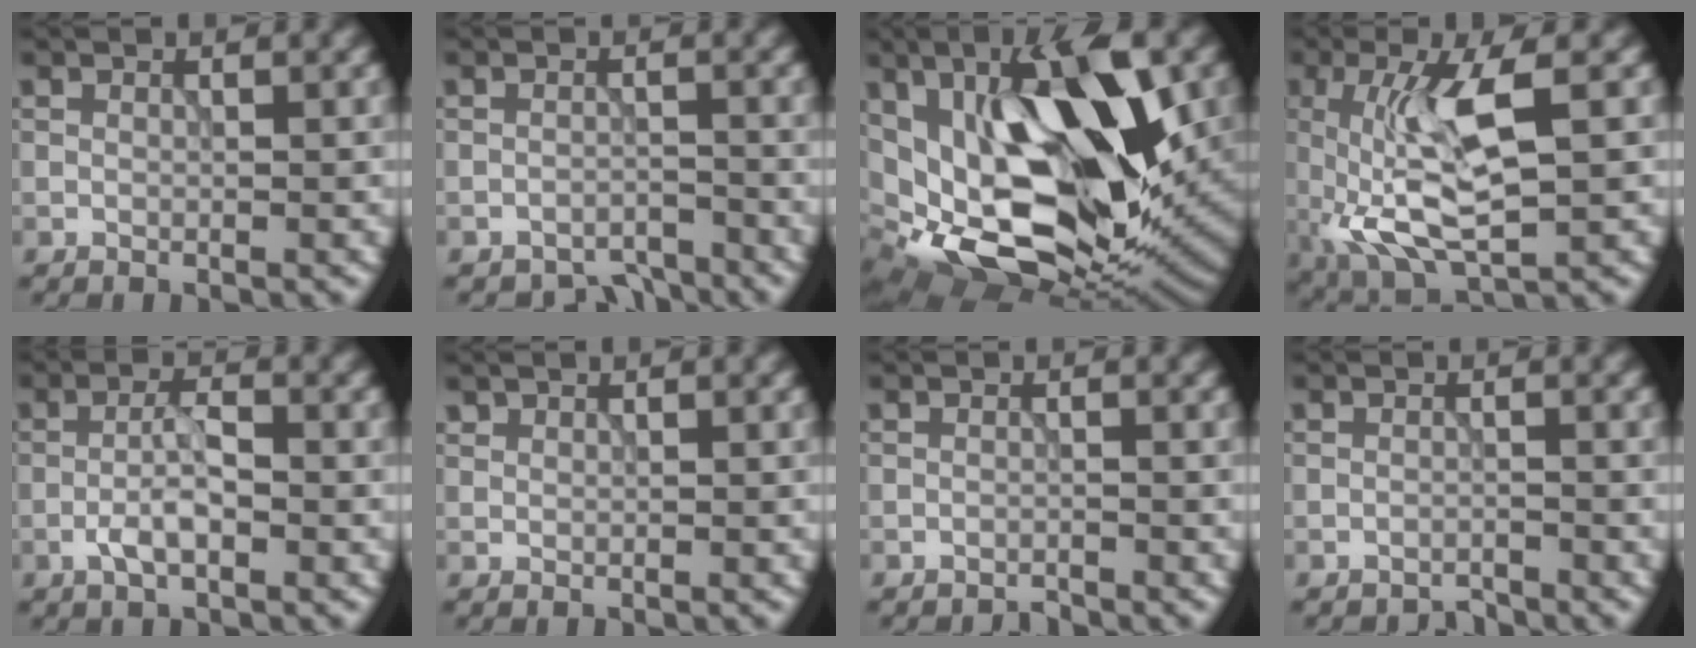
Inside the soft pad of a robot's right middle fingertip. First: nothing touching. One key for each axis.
{"total": 2.5, "fx": -2.5, "fy": 0.5, "fz": 0.1, "tx": 0.008, "ty": 0.000, "tz": -0.043}
{"total": 15.9, "fx": 1.5, "fy": 8.2, "fz": 13.5, "tx": -0.235, "ty": -0.016, "tz": 0.026}
{"total": 8.5, "fx": -0.1, "fy": 2.9, "fz": 8.0, "tx": -0.158, "ty": -0.004, "tz": -0.002}
{"total": 3.1, "fx": -1.3, "fy": 0.9, "fz": 2.7, "tx": -0.052, "ty": 0.005, "tz": -0.030}
{"total": 0.6, "fx": 0.5, "fy": 0.2, "fz": 0.0, "tx": -0.003, "ty": 0.001, "tz": 0.013}
{"total": 0.8, "fx": -0.8, "fy": -0.1, "fz": -0.1, "tx": 0.003, "ty": 0.000, "tz": -0.019}
{"total": 1.1, "fx": -1.1, "fy": 0.0, "fz": -0.2, "tx": 0.003, "ty": 0.001, "tz": -0.023}